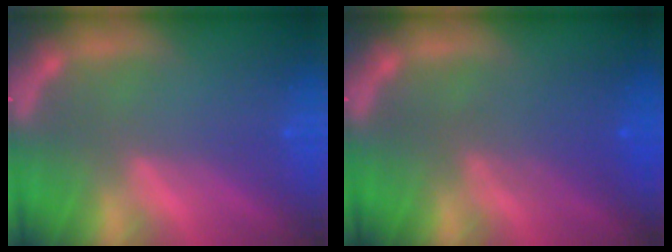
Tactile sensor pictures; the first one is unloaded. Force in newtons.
{"total": 3.6}